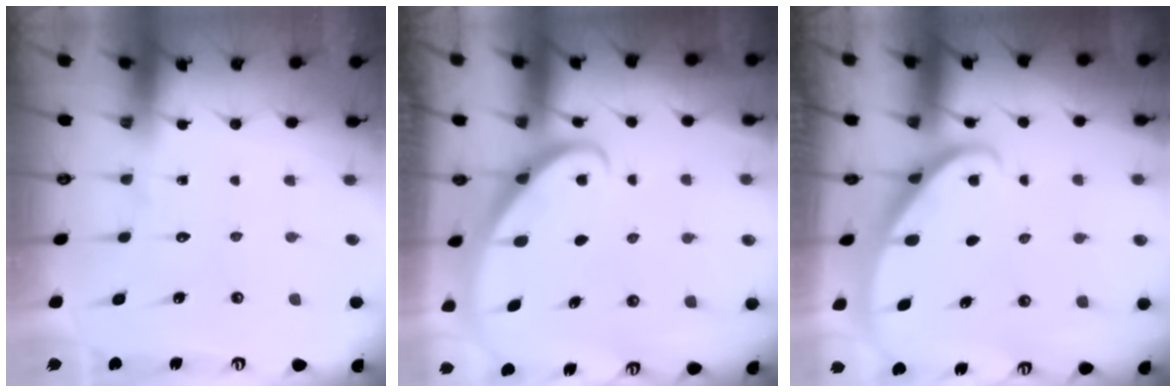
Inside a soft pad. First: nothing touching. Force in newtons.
{"total": 2.9, "press": 2.9, "slide": 0.2}
{"total": 2.1, "press": 2.1, "slide": 0.2}